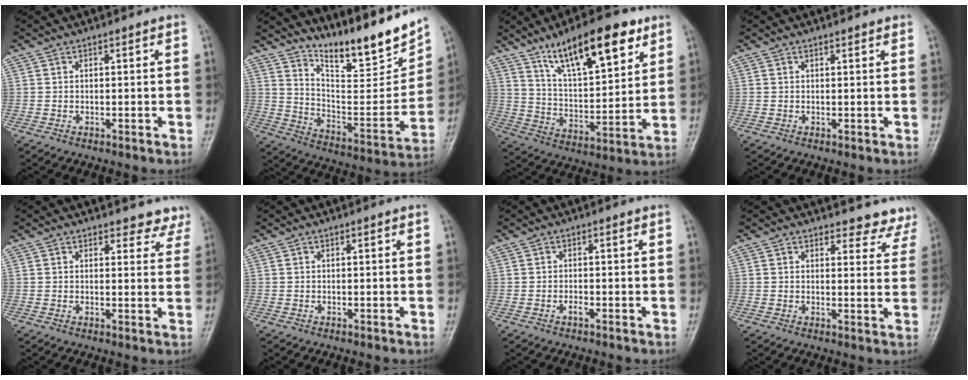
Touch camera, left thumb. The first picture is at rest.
{"total": 19.3, "force": [15.1, 4.4, 11.2], "torque": [-0.135, -0.101, 0.249]}
{"total": 18.2, "force": [10.9, 6.2, 13.1], "torque": [-0.180, -0.046, 0.190]}
{"total": 0.7, "force": [0.7, 0.1, 0.2], "torque": [-0.004, -0.002, 0.009]}
{"total": 5.3, "force": [4.8, 2.1, 0.0], "torque": [0.040, -0.028, 0.032]}
{"total": 0.0}
{"total": 1.0, "force": [-0.6, 0.4, 0.7], "torque": [-0.012, 0.003, -0.011]}
{"total": 6.7, "force": [6.2, 2.5, 0.0], "torque": [0.046, -0.036, 0.044]}